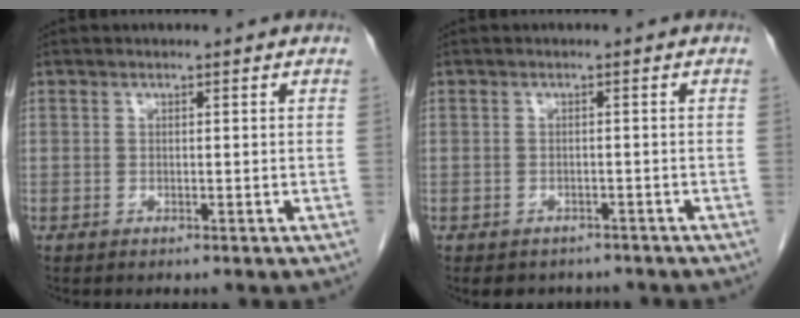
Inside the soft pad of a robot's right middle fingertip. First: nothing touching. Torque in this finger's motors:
{"motor_torque": [0.30, -0.20, -0.06, 0.01]}